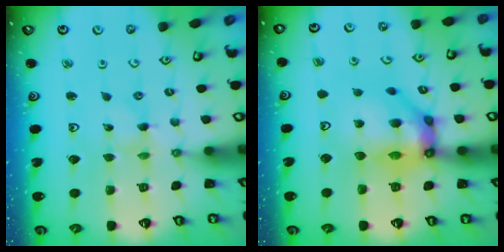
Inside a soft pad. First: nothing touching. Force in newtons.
{"total": 12.7, "press": 12.5, "slide": 2.1}